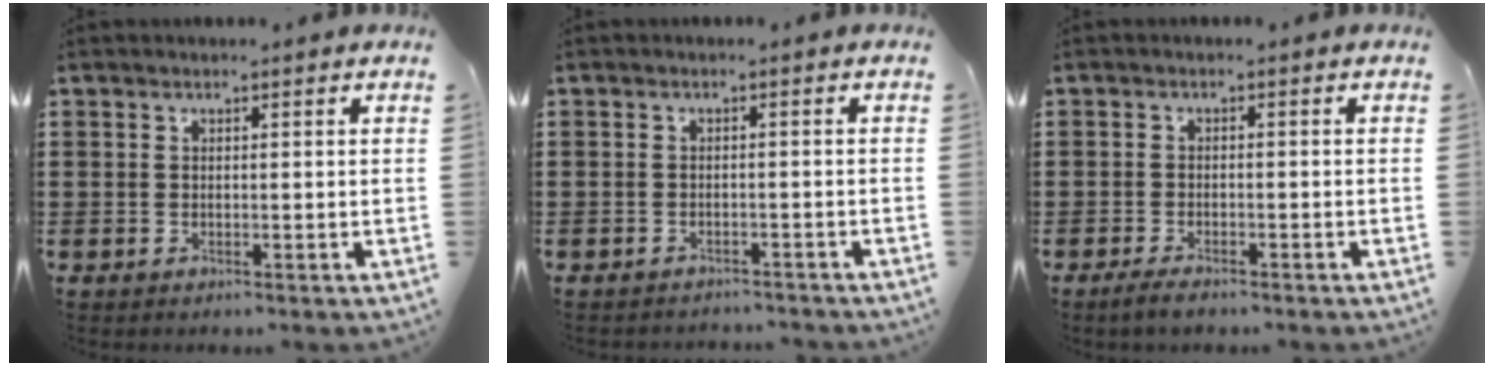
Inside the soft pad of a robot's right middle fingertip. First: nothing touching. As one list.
[{"total": 1.3, "force": [-1.3, 0.1, -0.1], "torque": [-0.004, 0.001, -0.028]}, {"total": 1.9, "force": [-1.5, 0.4, 1.1], "torque": [-0.027, -0.001, -0.029]}]